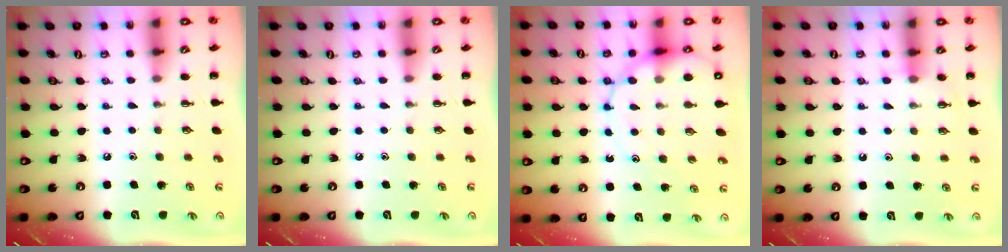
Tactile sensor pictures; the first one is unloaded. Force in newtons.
{"total": 0.0}
{"total": 12.8, "press": 12.5, "slide": 3.0}
{"total": 4.5, "press": 4.3, "slide": 1.4}